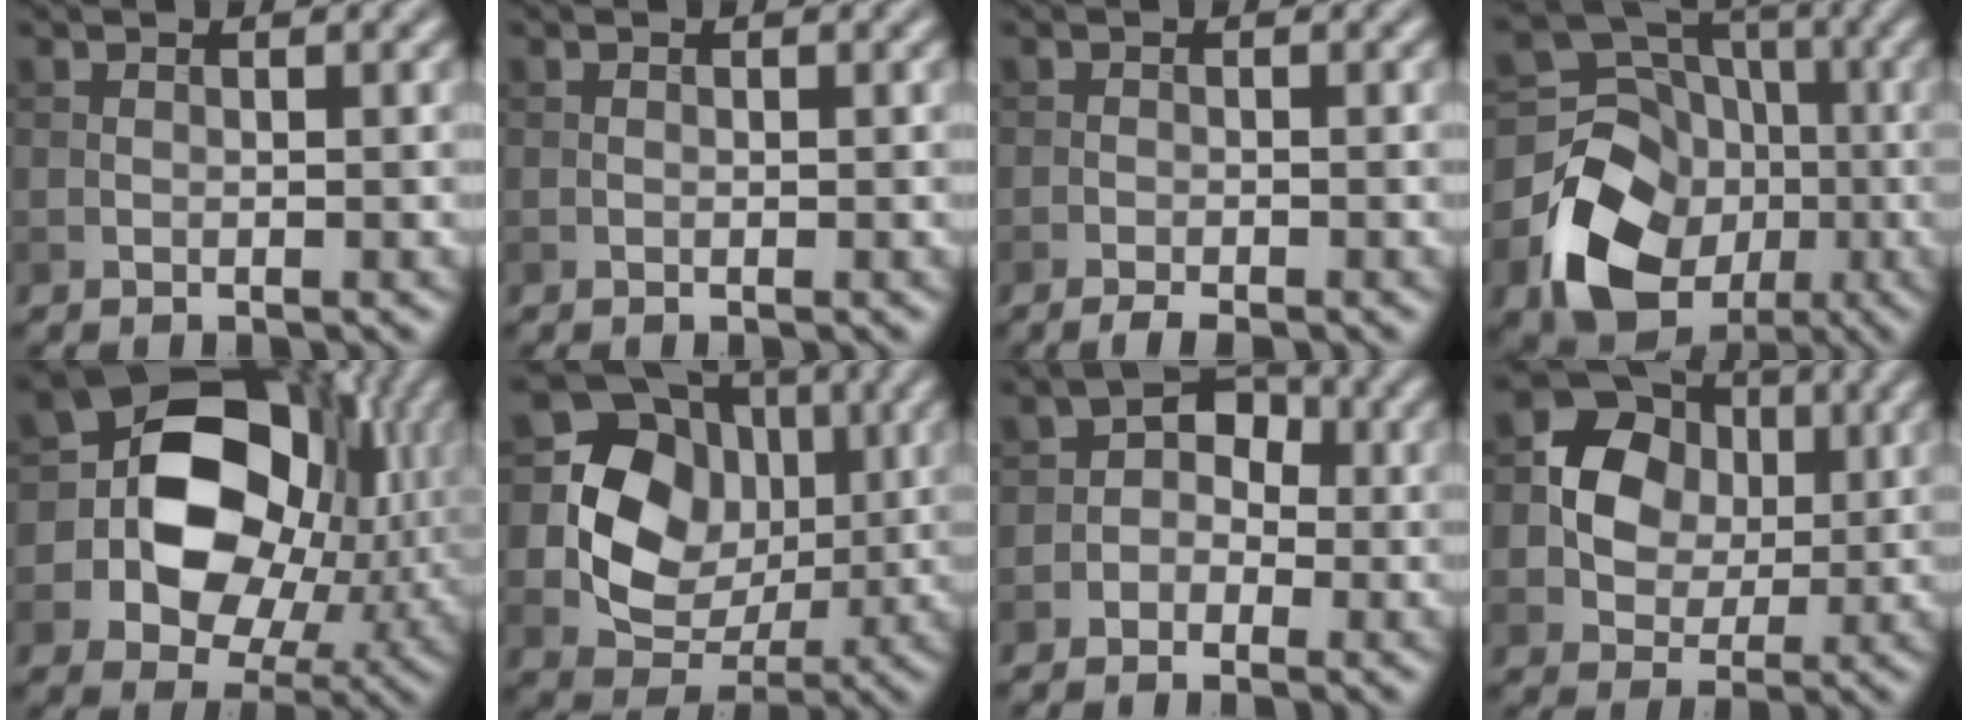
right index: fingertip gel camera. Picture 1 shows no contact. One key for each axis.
{"total": 0.0}
{"total": 1.6, "fx": -1.2, "fy": 0.4, "fz": 0.9, "tx": -0.016, "ty": -0.002, "tz": -0.025}
{"total": 13.0, "fx": -4.4, "fy": 10.7, "fz": 5.9, "tx": -0.095, "ty": -0.032, "tz": -0.071}
{"total": 14.7, "fx": 1.4, "fy": 11.7, "fz": 8.8, "tx": -0.153, "ty": 0.006, "tz": 0.023}
{"total": 9.5, "fx": 0.7, "fy": 8.2, "fz": 4.9, "tx": -0.064, "ty": -0.005, "tz": 0.000}
{"total": 2.9, "fx": -0.8, "fy": 2.4, "fz": 1.3, "tx": 0.010, "ty": 0.010, "tz": -0.027}
{"total": 9.5, "fx": 2.1, "fy": 8.4, "fz": 4.1, "tx": -0.069, "ty": 0.025, "tz": 0.035}